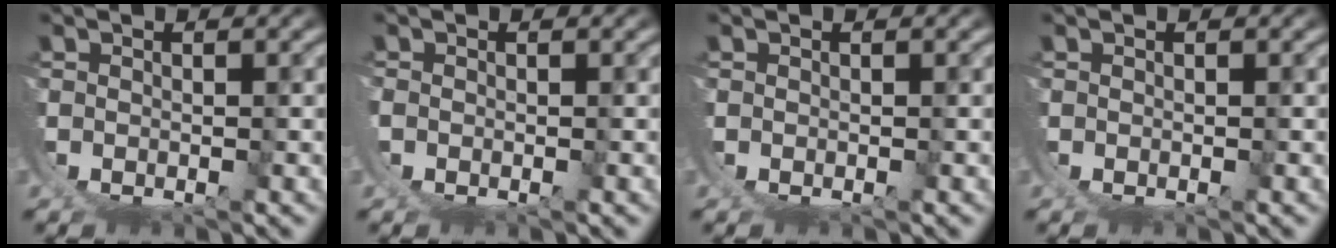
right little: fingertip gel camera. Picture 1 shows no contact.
{"total": 0.6, "force": [-0.3, -0.5, 0.1], "torque": [-0.004, -0.003, -0.002]}
{"total": 0.0}
{"total": 0.0}